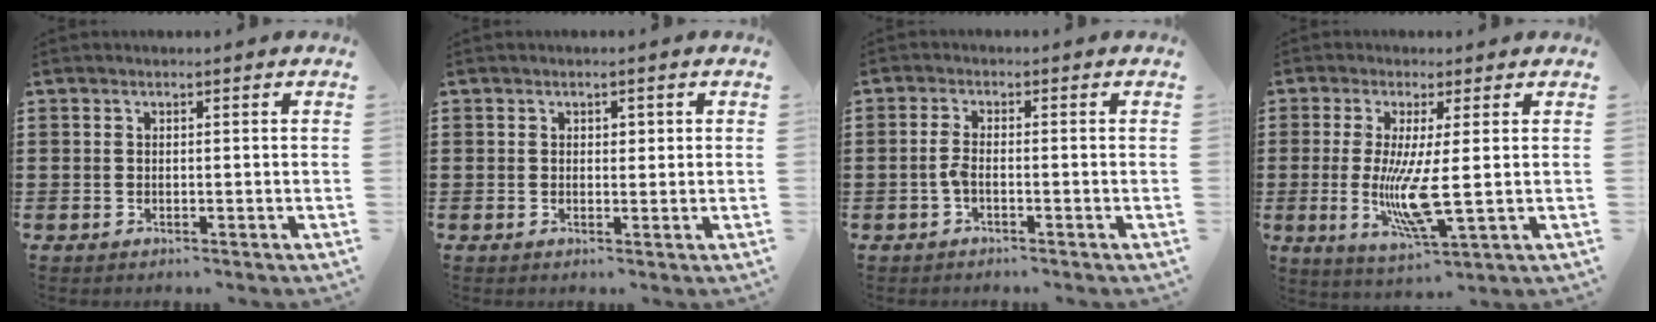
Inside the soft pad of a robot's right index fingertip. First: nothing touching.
{"total": 1.0, "force": [0.3, 0.7, 0.5], "torque": [-0.003, 0.002, 0.004]}
{"total": 2.2, "force": [-0.9, 0.5, 1.9], "torque": [-0.052, -0.005, -0.021]}
{"total": 7.9, "force": [-0.1, 0.9, 7.8], "torque": [-0.169, -0.025, -0.007]}